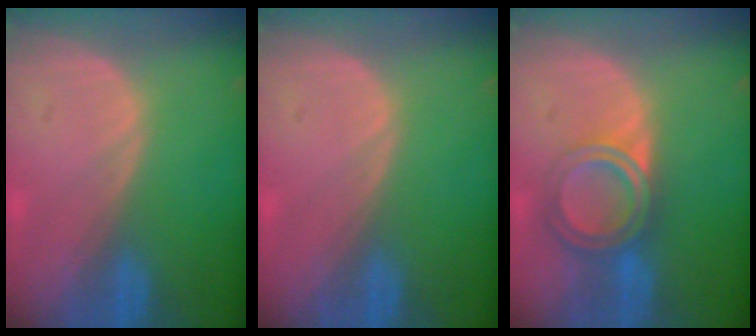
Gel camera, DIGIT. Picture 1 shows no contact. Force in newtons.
{"total": 0.0}
{"total": 6.5, "press": 5.5, "slide": 3.4}